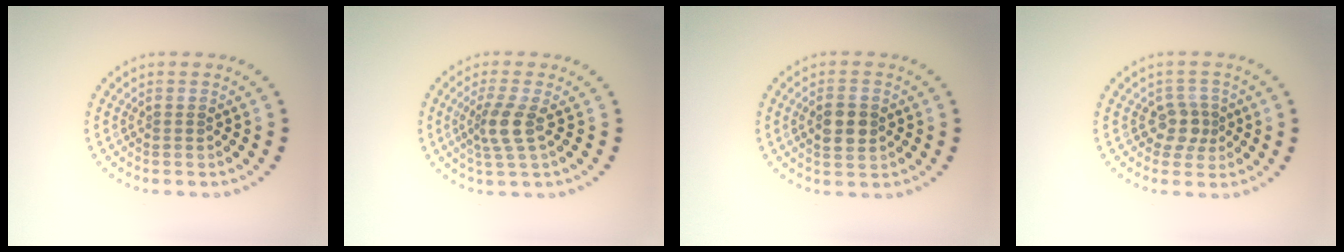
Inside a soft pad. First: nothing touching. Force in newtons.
{"total": 2.8, "press": 2.1, "slide": 1.8}
{"total": 2.7, "press": 2.7, "slide": 0.1}
{"total": 2.3, "press": 1.9, "slide": 1.3}